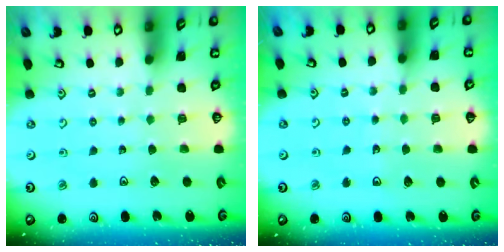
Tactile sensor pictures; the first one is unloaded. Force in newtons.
{"total": 4.0, "press": 3.1, "slide": 2.5}